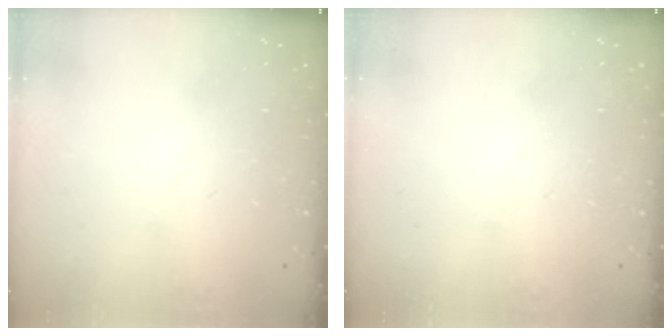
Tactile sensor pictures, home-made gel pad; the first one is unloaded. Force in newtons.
{"total": 0.0}